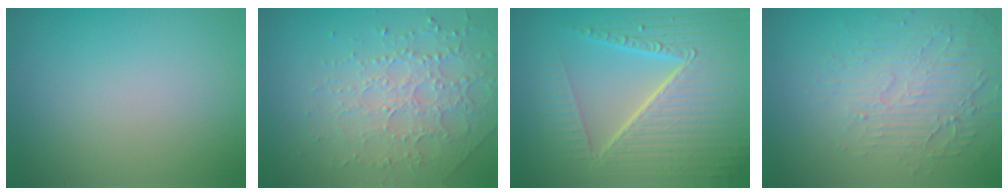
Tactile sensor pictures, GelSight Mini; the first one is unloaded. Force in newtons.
{"total": 3.7, "press": 3.5, "slide": 1.1}
{"total": 10.4, "press": 6.7, "slide": 7.9}
{"total": 5.6, "press": 3.3, "slide": 4.5}